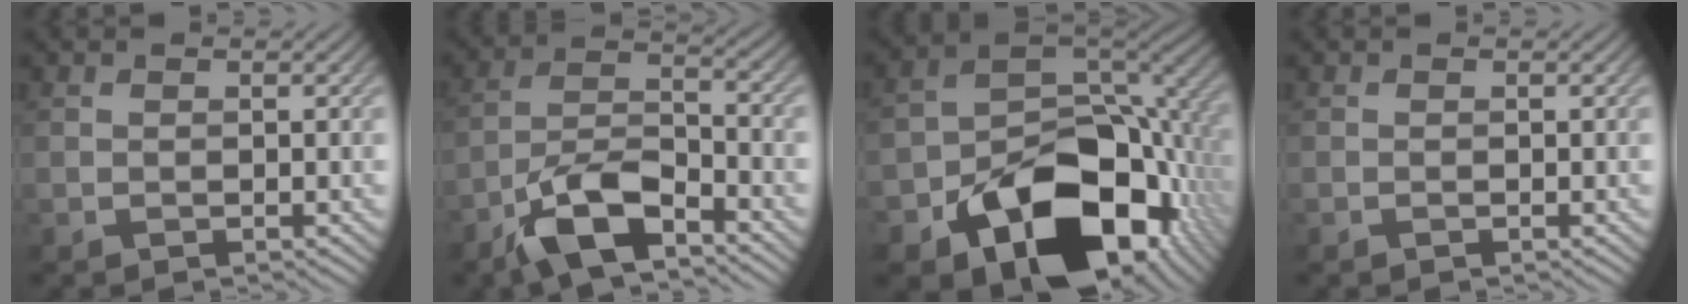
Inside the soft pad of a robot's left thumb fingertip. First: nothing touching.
{"total": 9.3, "force": [-6.4, 3.2, 6.0], "torque": [-0.109, 0.000, -0.139]}
{"total": 17.9, "force": [-7.7, 11.9, 10.9], "torque": [-0.155, -0.038, -0.114]}
{"total": 0.0}